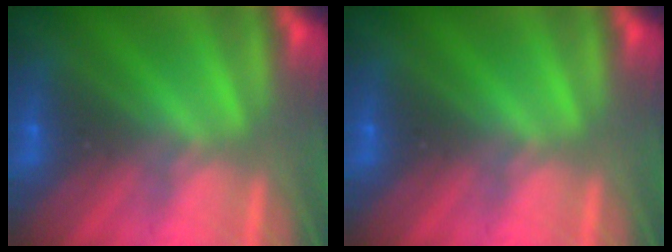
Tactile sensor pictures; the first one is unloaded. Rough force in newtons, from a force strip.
{"total": 0.0}